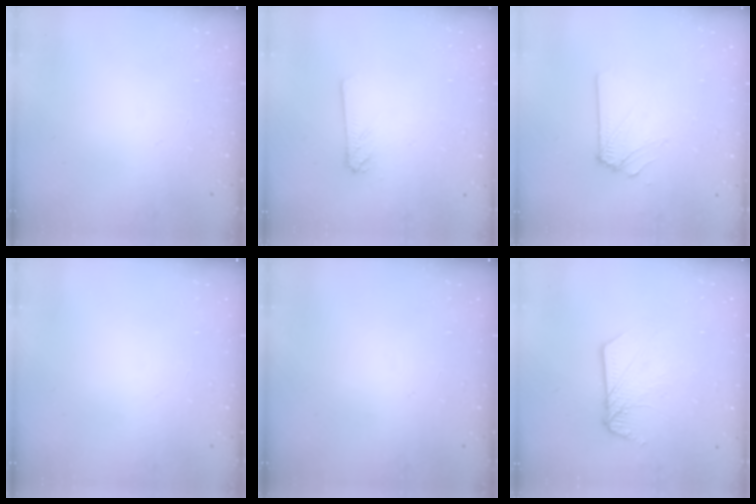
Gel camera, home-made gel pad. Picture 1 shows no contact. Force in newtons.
{"total": 2.4, "press": 2.4, "slide": 0.3}
{"total": 2.9, "press": 2.8, "slide": 0.5}
{"total": 0.0}
{"total": 0.0}
{"total": 8.3, "press": 8.3, "slide": 0.3}